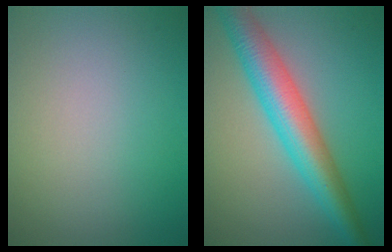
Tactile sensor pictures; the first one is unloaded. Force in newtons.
{"total": 6.9, "press": 6.9, "slide": 0.1}